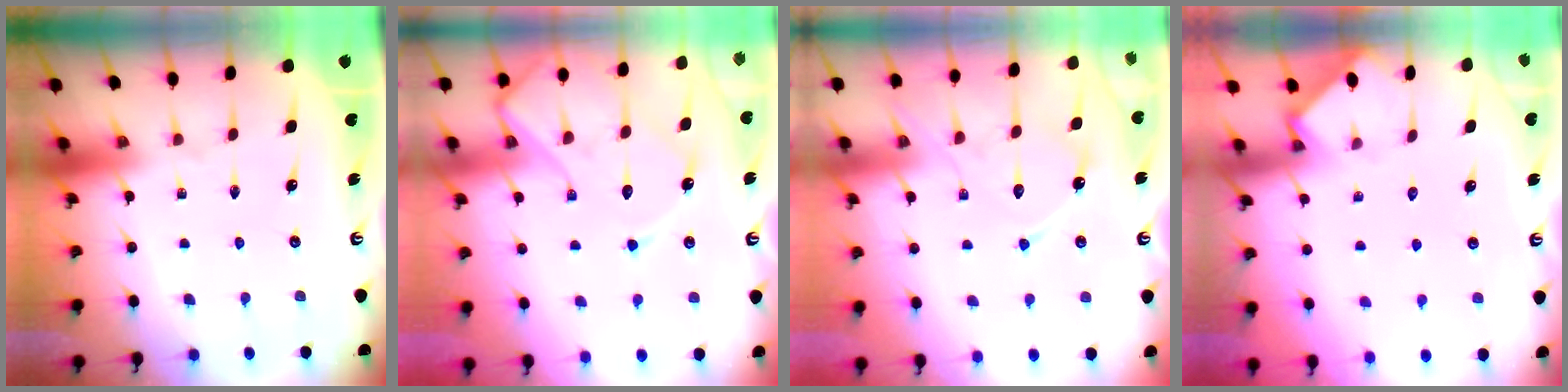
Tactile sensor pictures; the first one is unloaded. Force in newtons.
{"total": 13.8, "press": 13.7, "slide": 1.3}
{"total": 12.4, "press": 12.4, "slide": 0.9}
{"total": 2.6, "press": 2.6, "slide": 0.4}